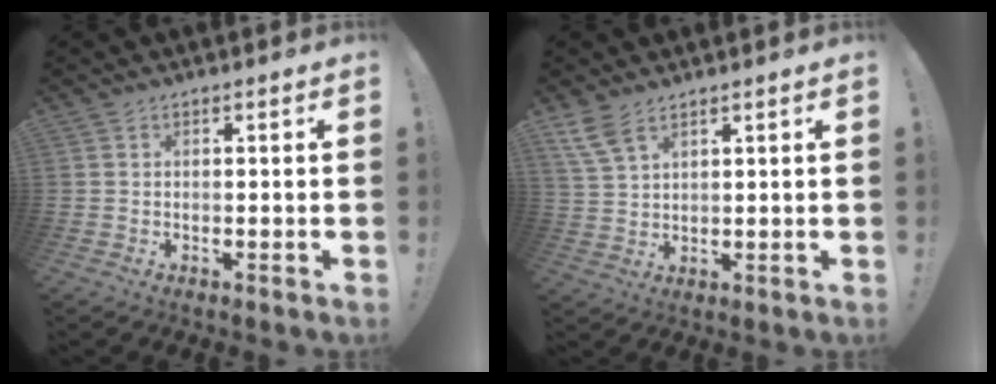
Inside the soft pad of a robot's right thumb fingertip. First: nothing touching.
{"total": 6.4, "force": [4.4, 2.7, 3.7], "torque": [-0.077, -0.015, 0.088]}